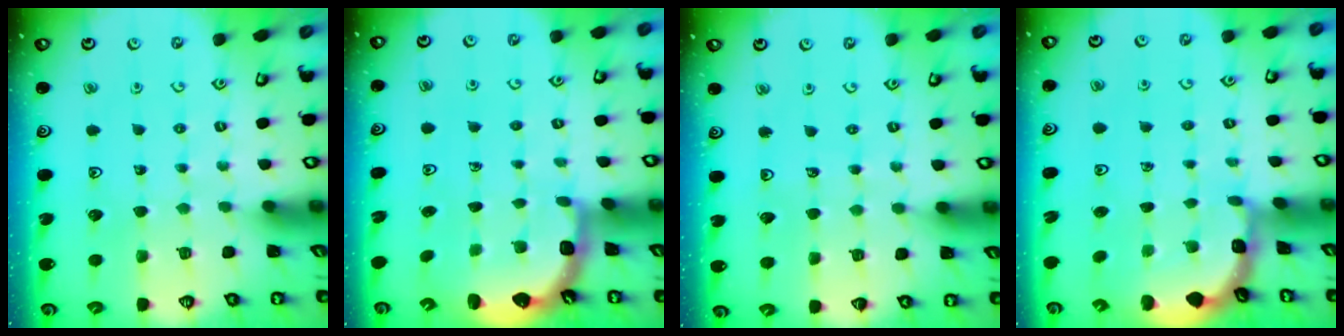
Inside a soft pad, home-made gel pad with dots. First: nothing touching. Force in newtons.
{"total": 2.5, "press": 2.1, "slide": 1.3}
{"total": 2.9, "press": 2.9, "slide": 0.2}
{"total": 1.3, "press": 1.3, "slide": 0.1}